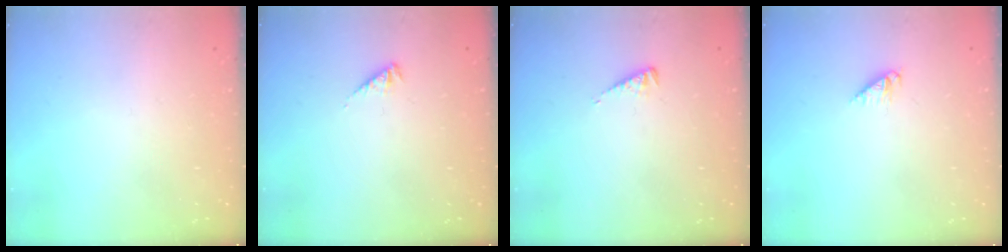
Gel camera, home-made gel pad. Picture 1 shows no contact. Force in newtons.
{"total": 1.9, "press": 1.9, "slide": 0.4}
{"total": 3.3, "press": 3.3, "slide": 0.3}
{"total": 2.7, "press": 2.7, "slide": 0.4}